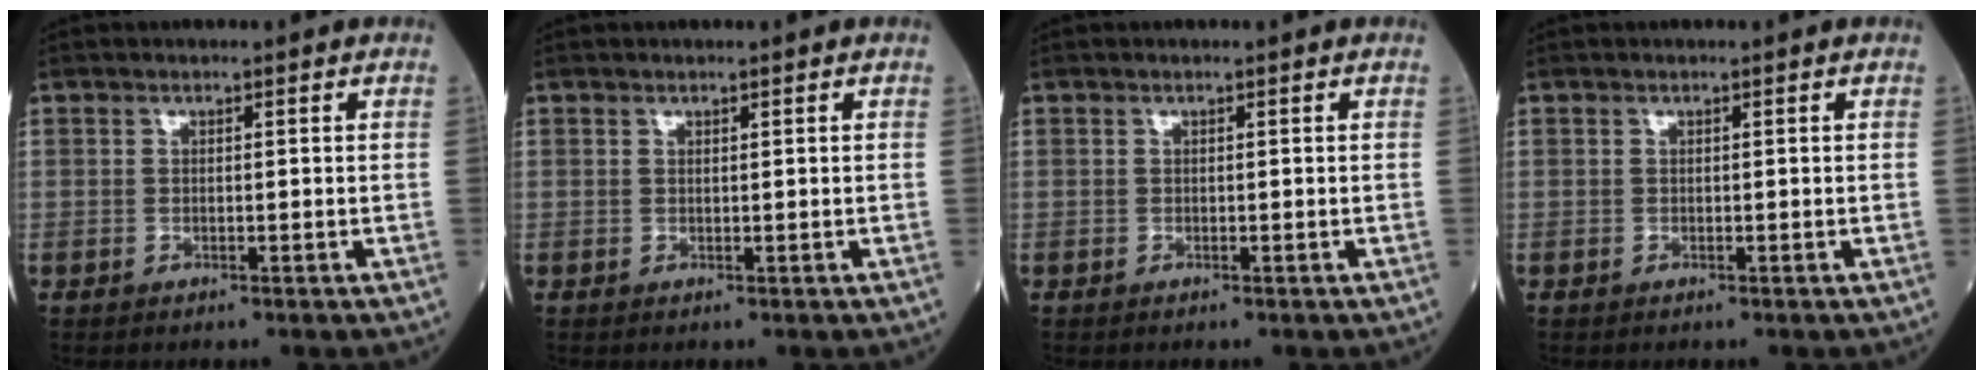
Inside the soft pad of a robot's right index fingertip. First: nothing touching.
{"total": 0.0}
{"total": 0.0}
{"total": 0.0}